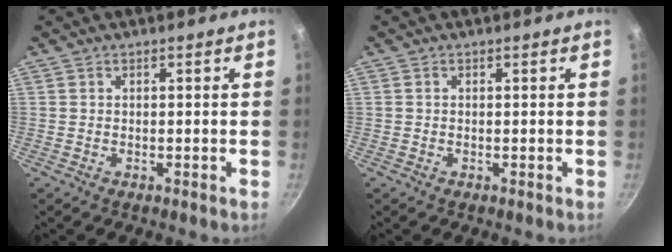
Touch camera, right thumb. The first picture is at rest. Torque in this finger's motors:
{"motor_torque": [-0.54, -0.08, -0.40, 0.38, -0.01]}